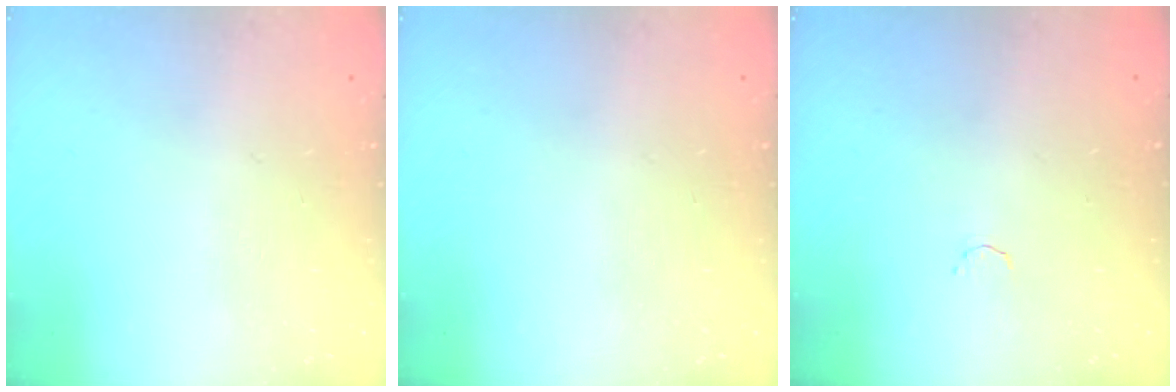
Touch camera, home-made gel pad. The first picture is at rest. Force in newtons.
{"total": 0.0}
{"total": 1.7, "press": 1.6, "slide": 0.5}